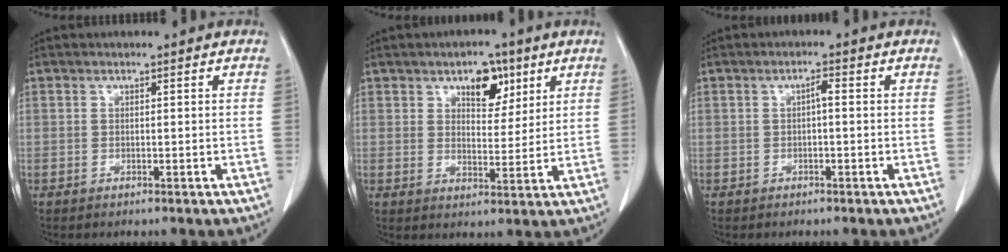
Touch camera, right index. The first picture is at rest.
{"total": 6.3, "force": [3.6, 3.4, 4.0], "torque": [-0.055, 0.006, 0.057]}
{"total": 1.3, "force": [0.0, 0.3, 1.3], "torque": [-0.022, 0.004, 0.001]}